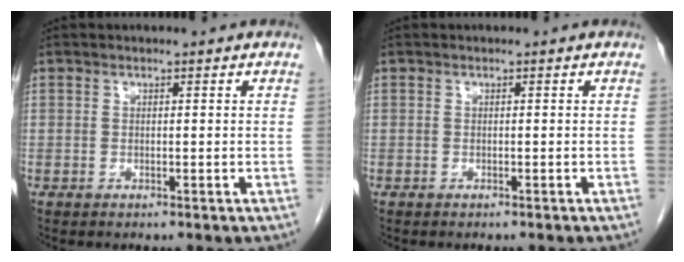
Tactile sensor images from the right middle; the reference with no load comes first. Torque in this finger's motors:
{"motor_torque": [0.03, -0.02, -0.01, 0.00]}